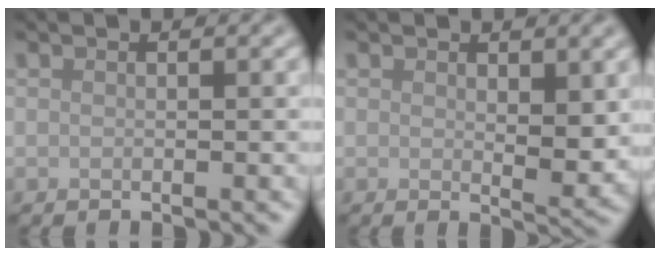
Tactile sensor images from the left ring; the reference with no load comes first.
{"total": 2.7, "force": [0.8, 1.2, 2.3], "torque": [-0.028, -0.011, 0.017]}